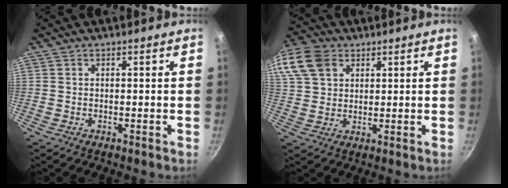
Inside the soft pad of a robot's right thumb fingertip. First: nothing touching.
{"total": 17.1, "force": [7.7, 12.4, 8.8], "torque": [-0.210, 0.025, 0.146]}